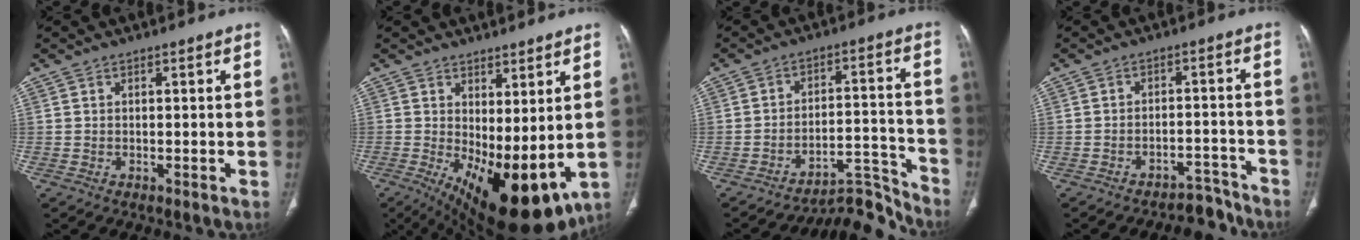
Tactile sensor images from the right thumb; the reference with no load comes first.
{"total": 17.0, "force": [-0.4, 7.4, 15.3], "torque": [-0.248, -0.030, 0.022]}
{"total": 8.9, "force": [-8.9, 0.6, -0.5], "torque": [0.025, 0.121, -0.142]}
{"total": 6.4, "force": [-5.8, 2.6, 0.8], "torque": [0.008, 0.059, -0.083]}